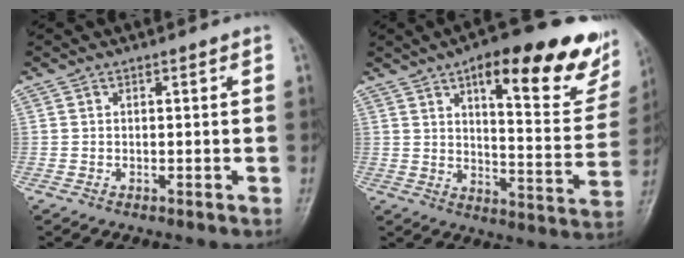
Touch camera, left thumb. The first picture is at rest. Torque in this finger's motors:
{"motor_torque": [1.06, 0.98, 1.51, -1.26, 0.10]}